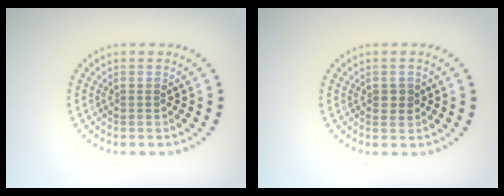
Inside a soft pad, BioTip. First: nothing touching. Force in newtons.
{"total": 1.3, "press": 1.3, "slide": 0.0}